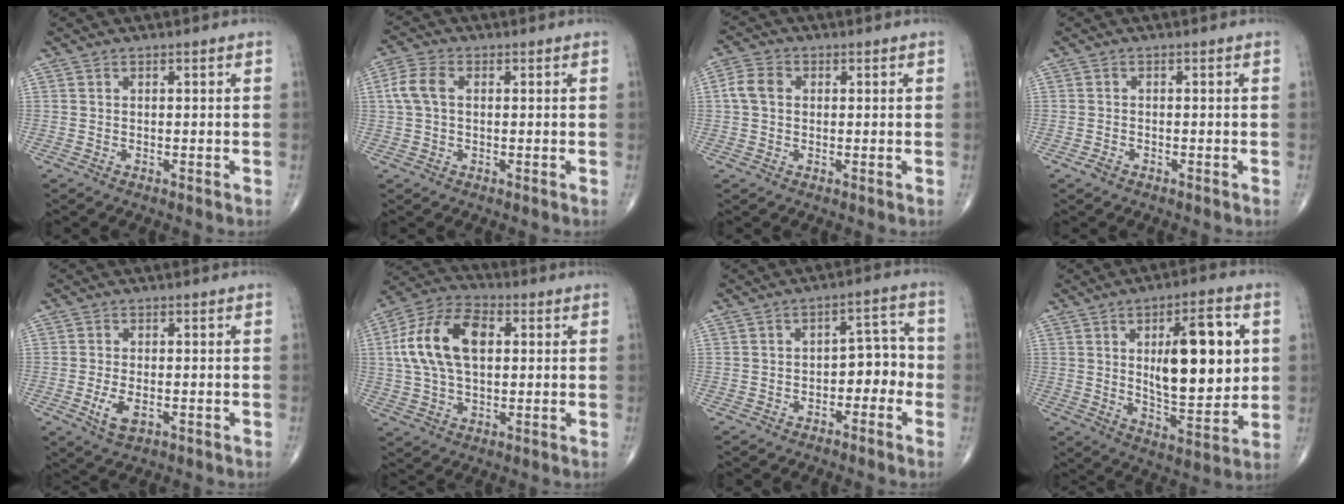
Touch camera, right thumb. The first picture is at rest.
{"total": 5.2, "force": [0.7, 3.3, 4.0], "torque": [-0.097, 0.016, 0.010]}
{"total": 4.5, "force": [0.5, 3.5, 2.8], "torque": [-0.057, 0.013, 0.005]}
{"total": 1.2, "force": [-0.9, 0.7, 0.6], "torque": [-0.012, 0.003, -0.016]}
{"total": 4.4, "force": [-1.3, 2.1, 3.6], "torque": [-0.068, -0.006, -0.019]}
{"total": 15.1, "force": [2.5, 8.8, 12.1], "torque": [-0.230, 0.023, 0.042]}
{"total": 6.0, "force": [-2.1, 3.8, 4.2], "torque": [-0.025, 0.039, -0.038]}
{"total": 18.0, "force": [3.5, 7.1, 16.2], "torque": [-0.207, -0.022, 0.058]}